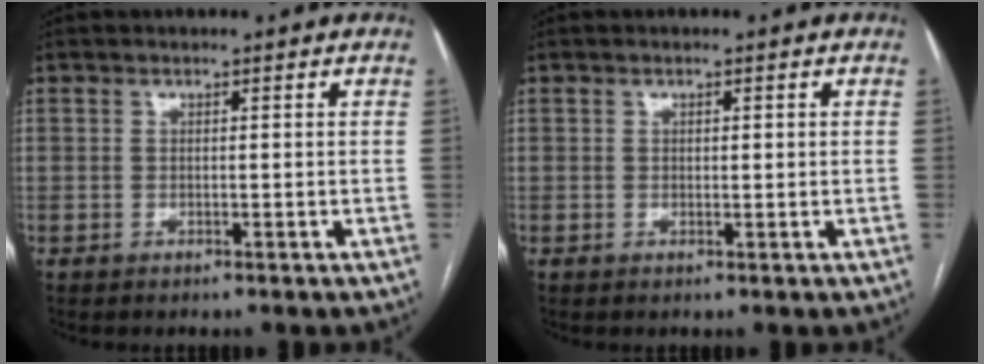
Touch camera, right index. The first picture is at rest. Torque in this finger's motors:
{"motor_torque": [0.03, 0.06, -0.05, 0.00]}